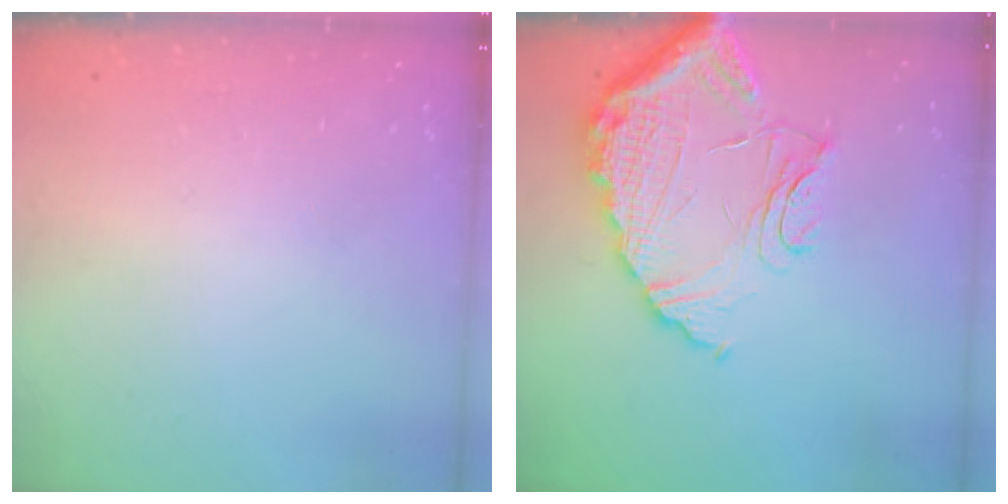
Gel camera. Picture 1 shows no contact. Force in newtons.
{"total": 17.7, "press": 17.6, "slide": 1.3}